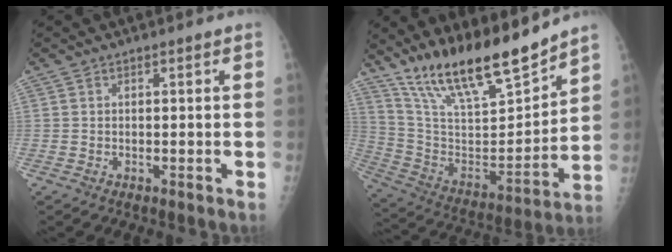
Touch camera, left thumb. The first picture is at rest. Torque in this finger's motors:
{"motor_torque": [0.30, 0.13, 1.42, -1.35, 0.35]}